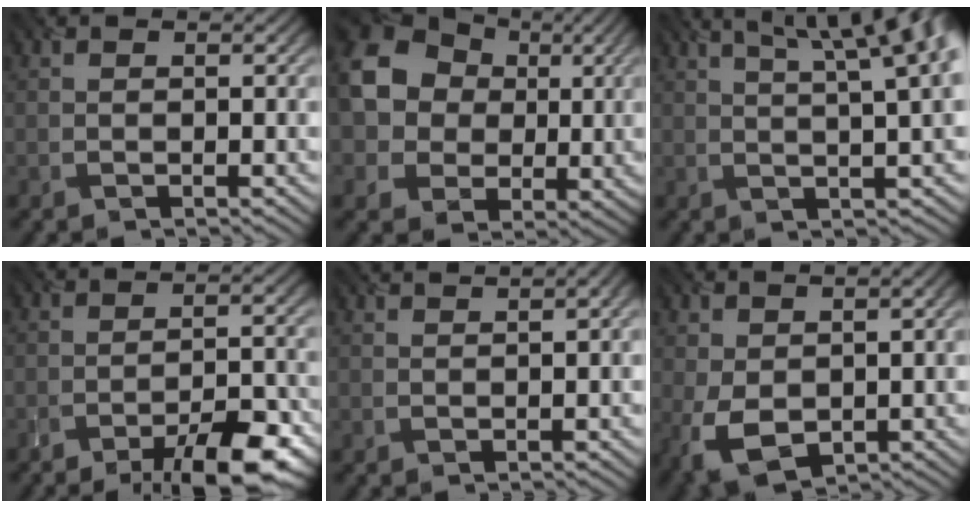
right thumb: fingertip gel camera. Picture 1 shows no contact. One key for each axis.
{"total": 16.1, "fx": 3.5, "fy": 14.0, "fz": 7.1, "tx": -0.222, "ty": 0.035, "tz": 0.054}
{"total": 12.5, "fx": 5.7, "fy": 3.8, "fz": 10.5, "tx": -0.118, "ty": 0.051, "tz": 0.061}
{"total": 9.4, "fx": -7.0, "fy": 2.3, "fz": 5.8, "tx": -0.089, "ty": 0.002, "tz": -0.105}
{"total": 2.7, "fx": 1.7, "fy": 0.4, "fz": 2.1, "tx": -0.031, "ty": 0.011, "tz": 0.019}
{"total": 5.6, "fx": -0.7, "fy": 3.7, "fz": 4.1, "tx": -0.110, "ty": -0.017, "tz": -0.009}